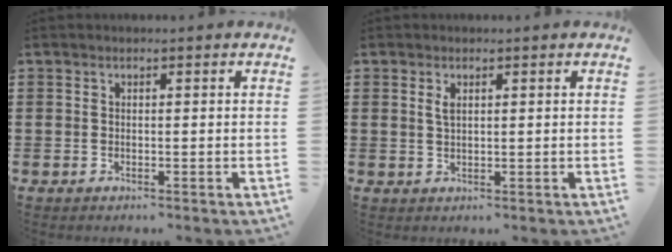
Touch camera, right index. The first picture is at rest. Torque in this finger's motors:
{"motor_torque": [0.00, 0.00, 0.00, 0.04]}